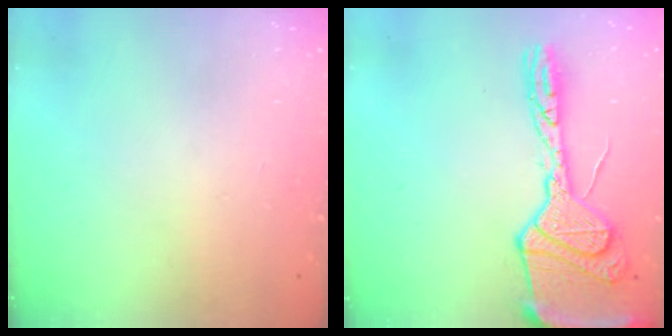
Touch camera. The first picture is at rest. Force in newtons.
{"total": 19.1, "press": 19.0, "slide": 1.7}